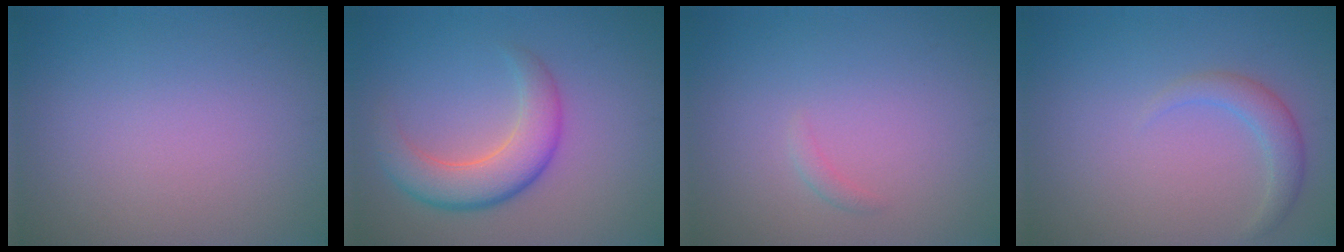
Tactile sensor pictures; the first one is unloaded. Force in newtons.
{"total": 4.9, "press": 4.9, "slide": 0.2}
{"total": 0.6, "press": 0.6, "slide": 0.0}
{"total": 2.0, "press": 2.0, "slide": 0.2}